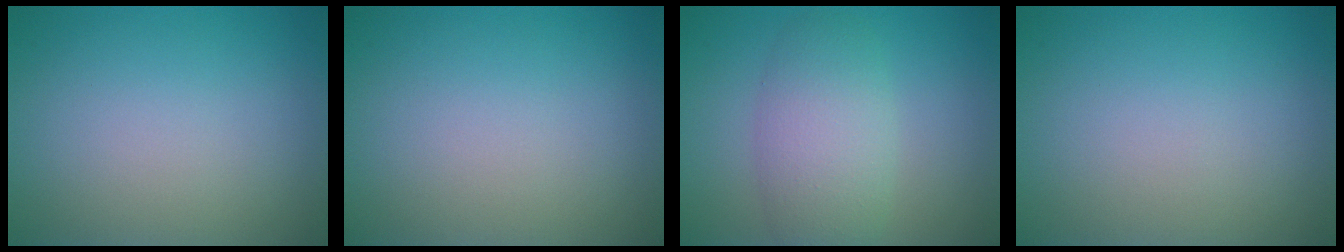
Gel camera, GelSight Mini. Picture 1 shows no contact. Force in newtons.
{"total": 0.0}
{"total": 4.8, "press": 4.8, "slide": 0.3}
{"total": 0.0}